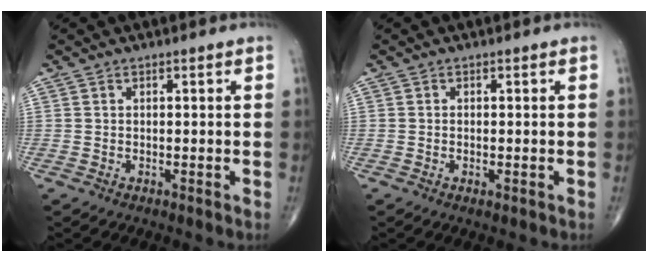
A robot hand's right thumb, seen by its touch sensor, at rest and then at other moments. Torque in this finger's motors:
{"motor_torque": [-0.20, 0.18, -0.34, -0.30, 0.02]}